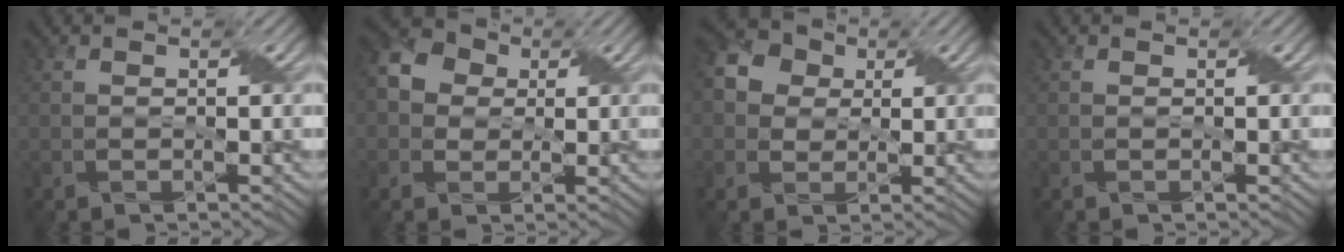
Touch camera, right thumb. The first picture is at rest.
{"total": 6.1, "force": [0.8, 5.4, 2.9], "torque": [-0.087, 0.013, 0.005]}
{"total": 6.5, "force": [1.6, 5.6, 2.9], "torque": [-0.094, 0.023, 0.011]}
{"total": 0.0}